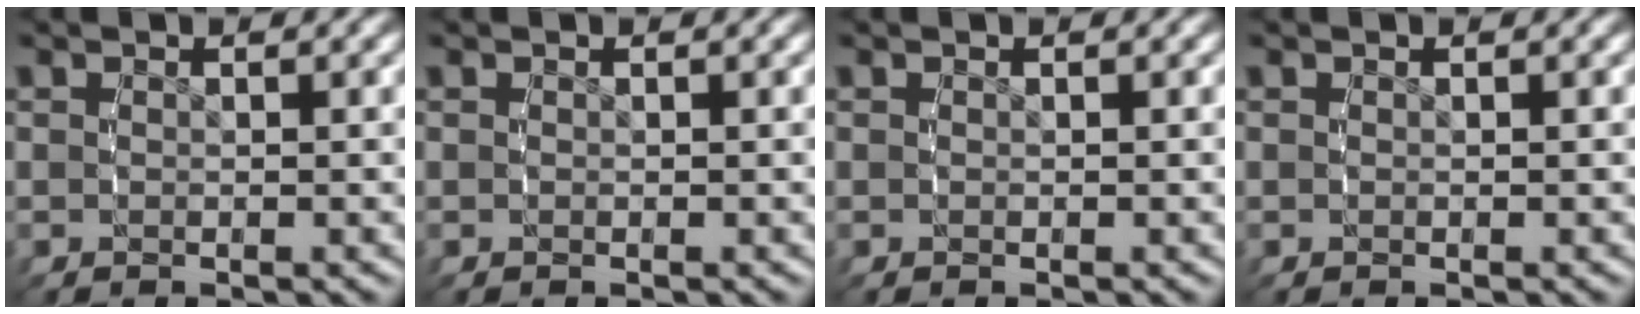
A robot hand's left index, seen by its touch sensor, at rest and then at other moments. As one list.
[{"total": 0.0}, {"total": 0.0}, {"total": 0.0}]